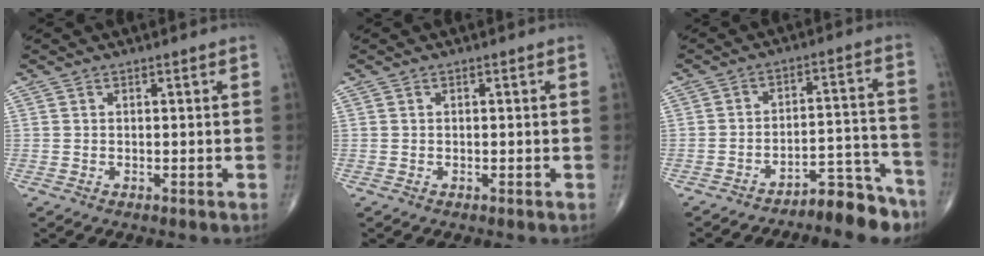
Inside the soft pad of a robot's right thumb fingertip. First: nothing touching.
{"total": 0.0}
{"total": 8.7, "force": [-7.8, 2.2, 3.2], "torque": [-0.016, 0.102, -0.118]}